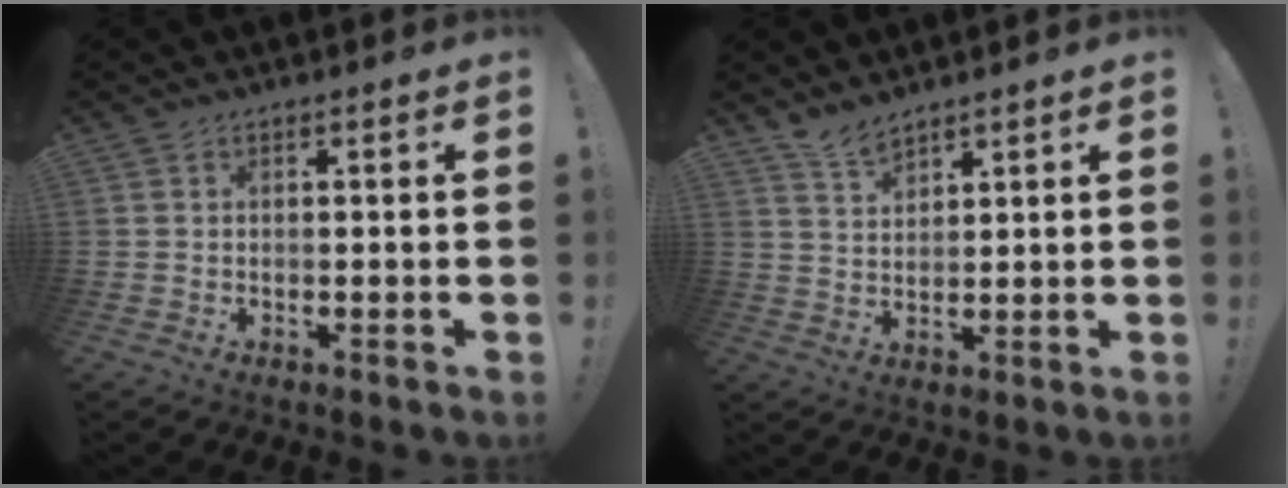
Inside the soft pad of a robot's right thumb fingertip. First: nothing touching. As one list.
[{"total": 5.3, "force": [4.7, 1.5, 1.9], "torque": [-0.034, -0.030, 0.087]}]